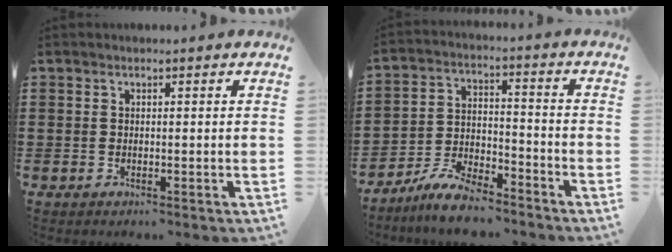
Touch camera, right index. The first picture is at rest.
{"total": 7.2, "force": [-6.6, 1.3, 2.7], "torque": [-0.061, 0.009, -0.126]}